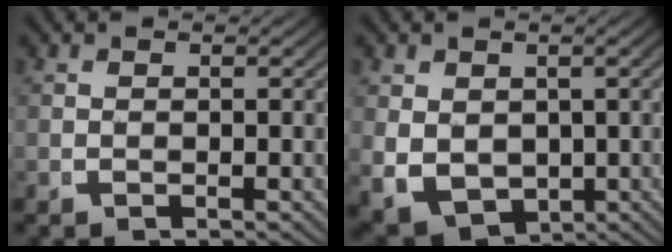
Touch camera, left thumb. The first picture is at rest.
{"total": 7.3, "force": [-2.1, 5.9, 3.7], "torque": [-0.097, -0.050, -0.006]}